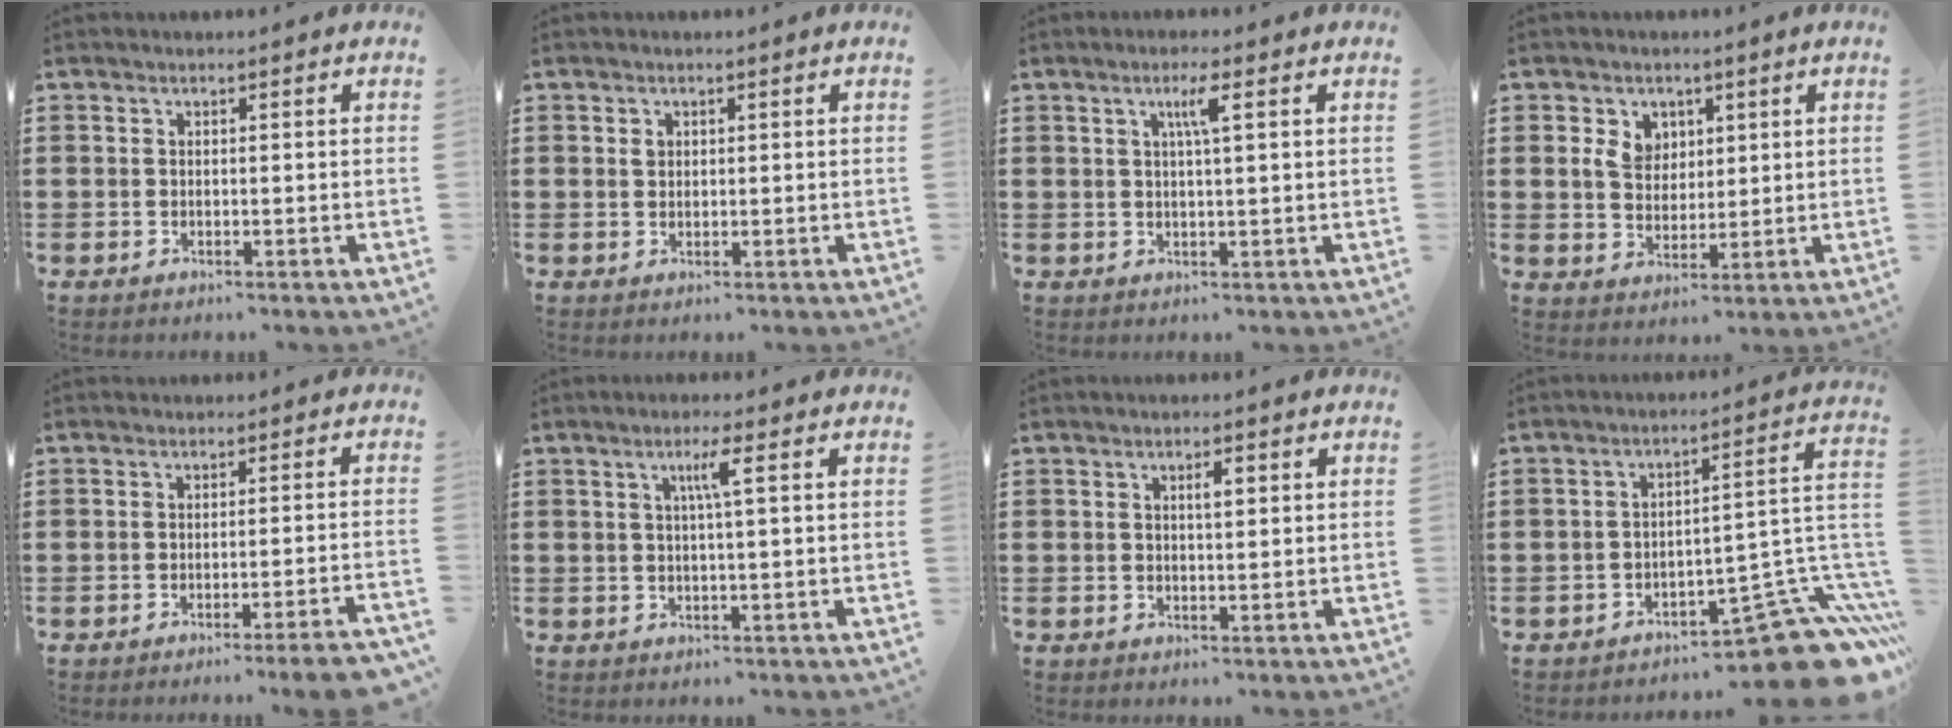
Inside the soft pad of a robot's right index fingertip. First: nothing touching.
{"total": 1.0, "force": [0.4, 0.8, 0.4], "torque": [-0.011, 0.002, 0.008]}
{"total": 3.1, "force": [1.2, -0.1, 2.9], "torque": [-0.060, 0.000, 0.017]}
{"total": 5.1, "force": [2.1, 4.1, 2.3], "torque": [-0.061, 0.015, 0.037]}
{"total": 3.1, "force": [-2.5, -0.5, 1.8], "torque": [-0.031, -0.011, -0.046]}
{"total": 3.1, "force": [0.9, -0.3, 2.9], "torque": [-0.058, -0.002, 0.012]}
{"total": 1.8, "force": [0.6, 0.5, 1.6], "torque": [-0.016, -0.002, 0.004]}
{"total": 11.9, "force": [-8.2, 3.4, 7.9], "torque": [-0.082, 0.023, -0.144]}